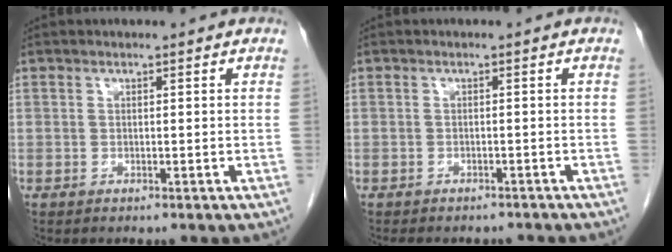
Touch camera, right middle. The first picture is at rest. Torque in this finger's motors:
{"motor_torque": [0.53, -0.61, -0.09, 0.01]}